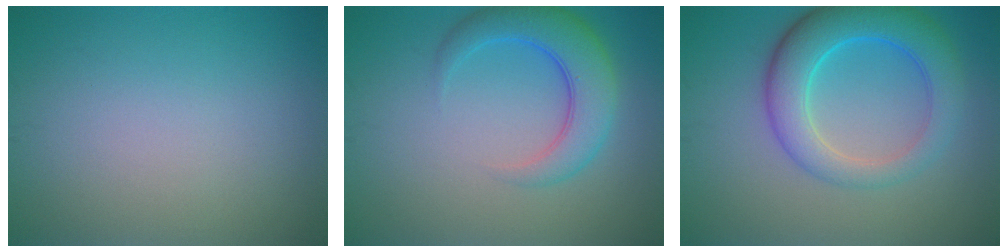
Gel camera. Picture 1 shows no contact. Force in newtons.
{"total": 5.1, "press": 5.1, "slide": 0.3}
{"total": 6.5, "press": 6.5, "slide": 0.1}